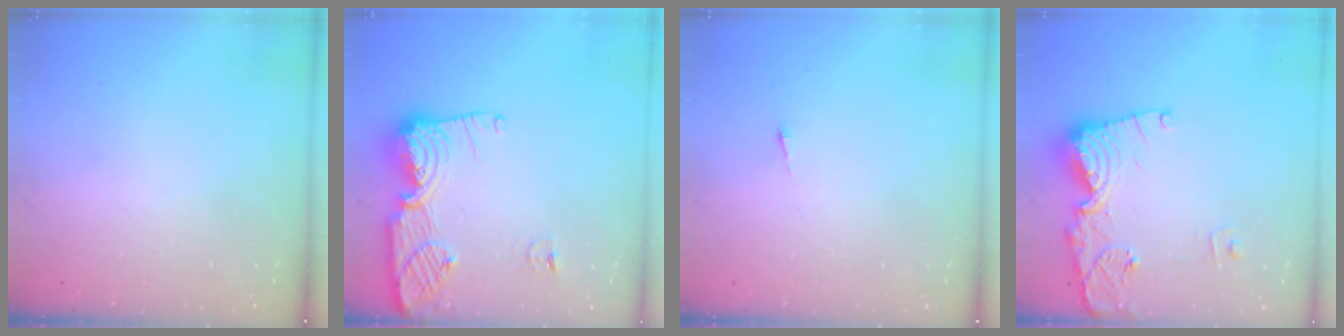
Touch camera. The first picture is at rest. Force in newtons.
{"total": 14.0, "press": 13.9, "slide": 1.4}
{"total": 2.6, "press": 2.5, "slide": 0.3}
{"total": 13.6, "press": 13.5, "slide": 1.8}